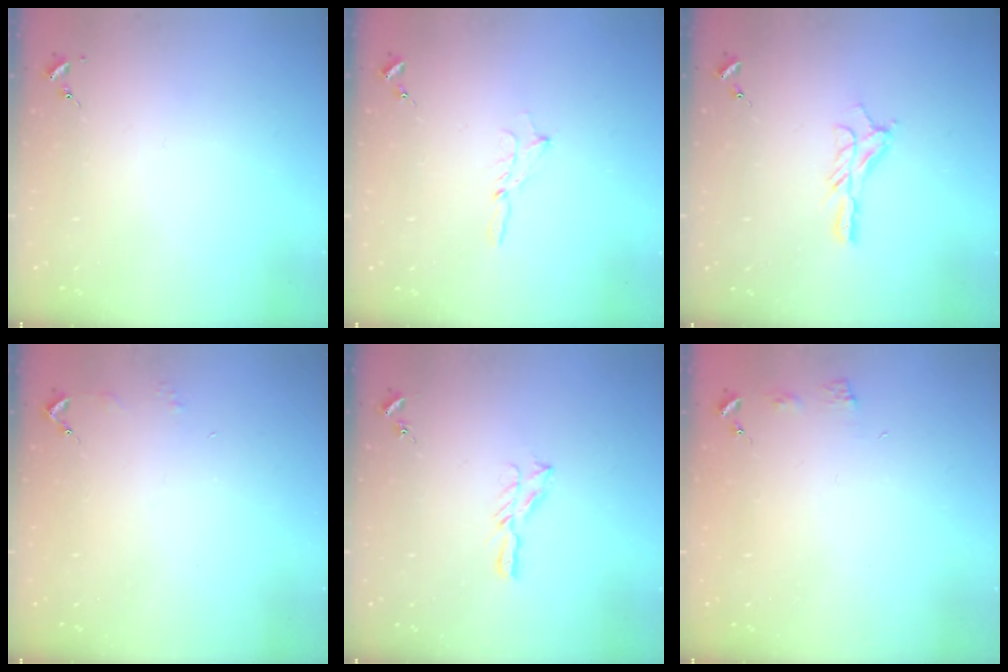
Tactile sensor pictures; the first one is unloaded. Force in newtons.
{"total": 2.5, "press": 2.5, "slide": 0.2}
{"total": 9.5, "press": 9.5, "slide": 0.4}
{"total": 2.9, "press": 2.8, "slide": 0.3}
{"total": 5.1, "press": 5.1, "slide": 0.5}
{"total": 3.9, "press": 3.9, "slide": 0.4}